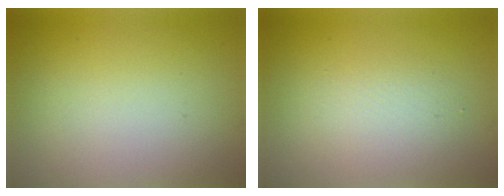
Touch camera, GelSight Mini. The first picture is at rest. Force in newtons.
{"total": 2.4, "press": 2.4, "slide": 0.0}